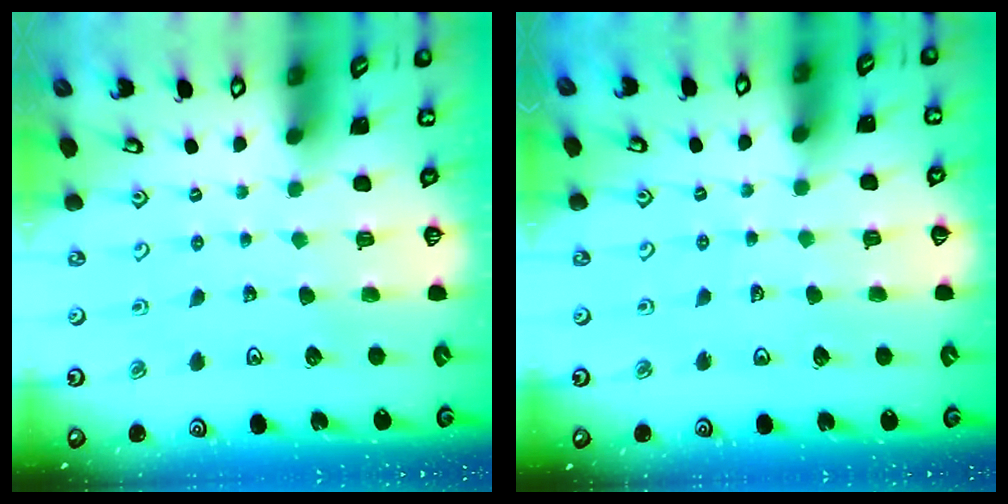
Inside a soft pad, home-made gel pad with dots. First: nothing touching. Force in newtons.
{"total": 1.6, "press": 1.6, "slide": 0.2}